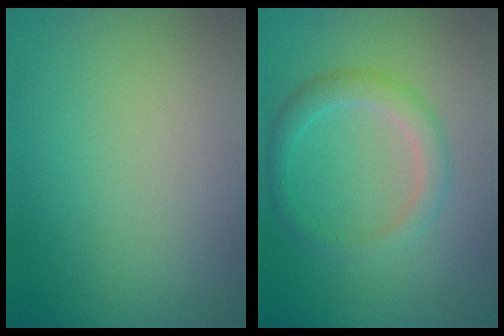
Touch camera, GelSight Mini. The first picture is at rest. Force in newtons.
{"total": 2.5, "press": 2.5, "slide": 0.2}